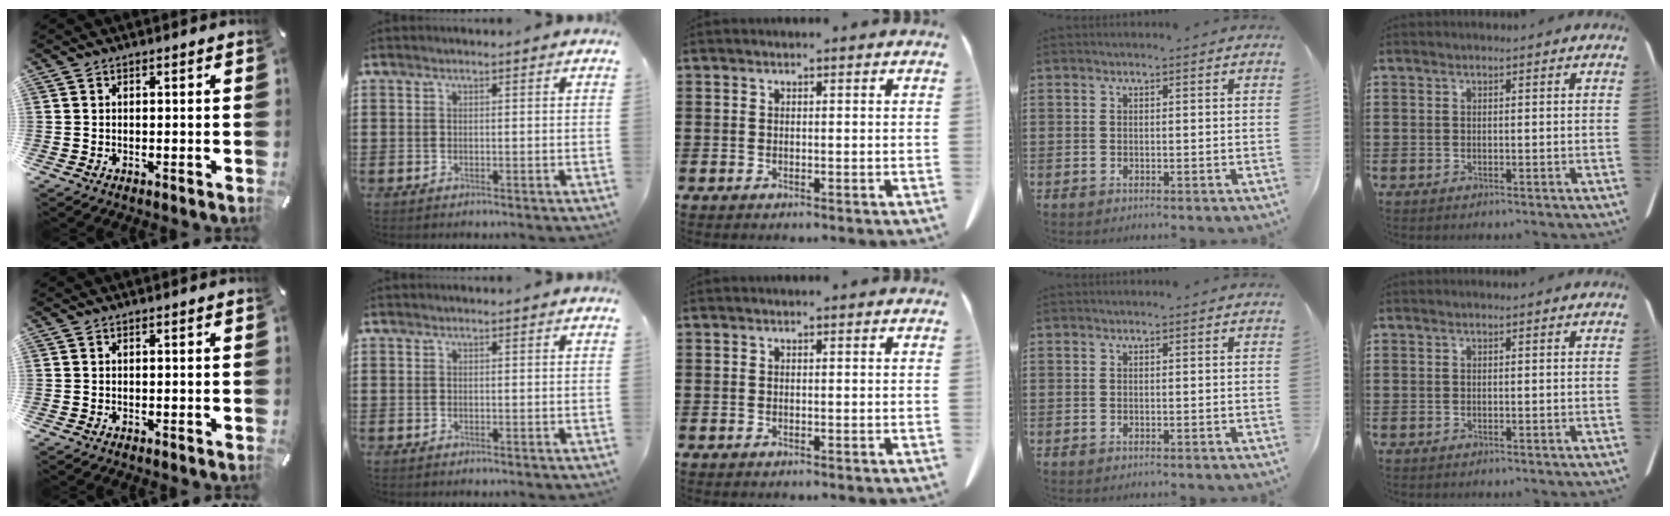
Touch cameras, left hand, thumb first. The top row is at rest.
{}